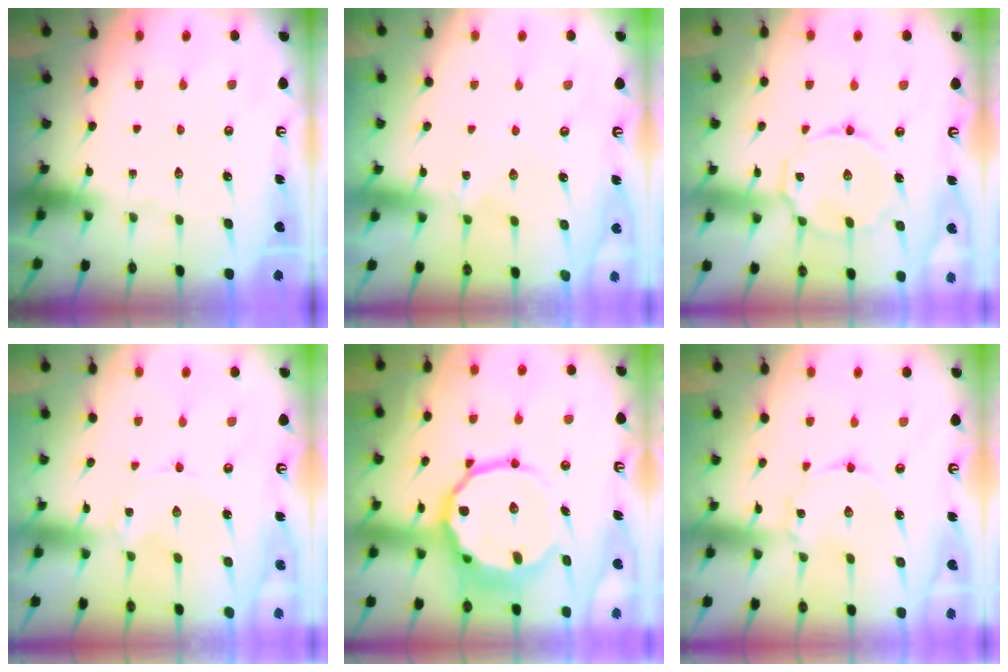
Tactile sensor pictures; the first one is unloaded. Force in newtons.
{"total": 1.3, "press": 1.2, "slide": 0.4}
{"total": 10.7, "press": 10.7, "slide": 0.8}
{"total": 0.0}
{"total": 15.3, "press": 15.0, "slide": 3.2}
{"total": 2.0, "press": 2.0, "slide": 0.2}